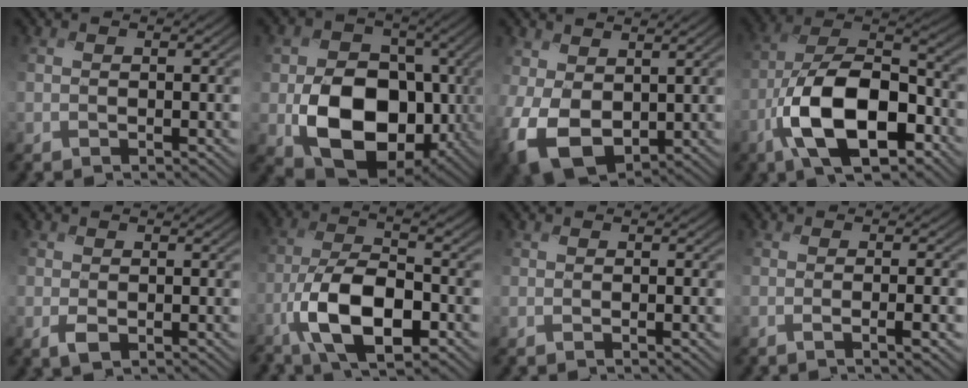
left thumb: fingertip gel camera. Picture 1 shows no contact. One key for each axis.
{"total": 13.6, "fx": -2.8, "fy": 10.1, "fz": 8.7, "tx": -0.149, "ty": -0.031, "tz": -0.053}
{"total": 9.3, "fx": 0.1, "fy": 6.4, "fz": 6.7, "tx": -0.185, "ty": -0.019, "tz": 0.002}
{"total": 14.8, "fx": -6.0, "fy": 7.2, "fz": 11.5, "tx": -0.215, "ty": -0.010, "tz": -0.121}
{"total": 1.7, "fx": -0.4, "fy": 1.1, "fz": 1.2, "tx": -0.032, "ty": -0.005, "tz": -0.005}
{"total": 11.1, "fx": -4.2, "fy": 4.3, "fz": 9.3, "tx": -0.184, "ty": -0.008, "tz": -0.081}
{"total": 0.7, "fx": 0.0, "fy": 0.3, "fz": 0.7, "tx": -0.014, "ty": -0.003, "tz": 0.002}
{"total": 3.8, "fx": -0.6, "fy": 0.8, "fz": 3.6, "tx": -0.054, "ty": 0.003, "tz": -0.012}